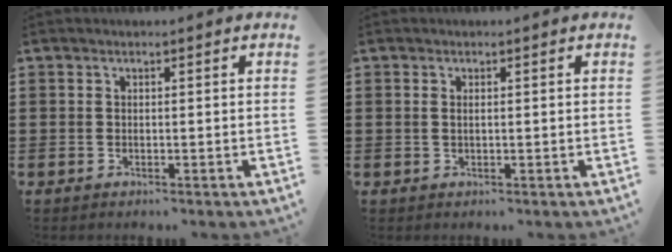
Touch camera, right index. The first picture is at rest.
{"total": 0.9, "force": [0.1, 0.4, 0.8], "torque": [-0.018, 0.002, 0.002]}